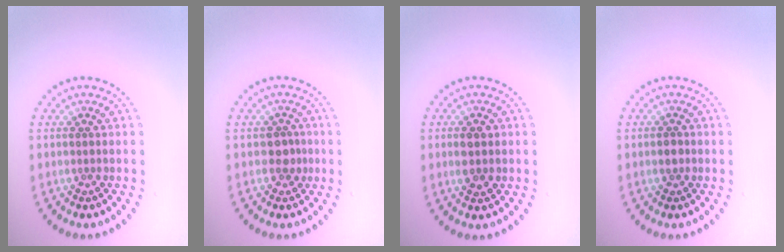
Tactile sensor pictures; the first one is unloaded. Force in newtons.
{"total": 1.7, "press": 1.5, "slide": 0.8}
{"total": 2.1, "press": 2.0, "slide": 0.1}
{"total": 1.0, "press": 0.9, "slide": 0.3}